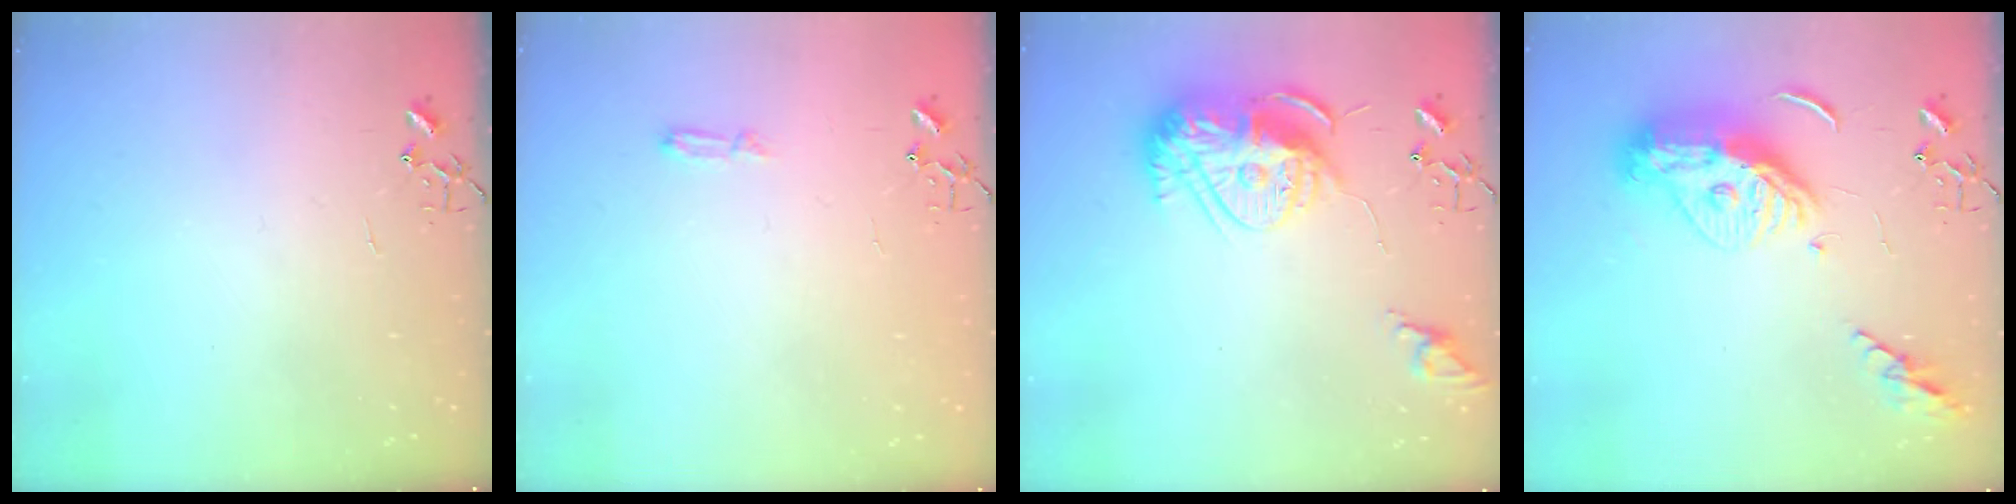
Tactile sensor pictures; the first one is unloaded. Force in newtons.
{"total": 4.8, "press": 4.8, "slide": 0.5}
{"total": 15.2, "press": 15.2, "slide": 1.4}
{"total": 14.7, "press": 14.6, "slide": 1.6}